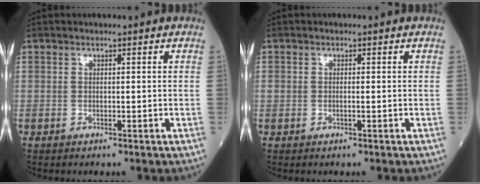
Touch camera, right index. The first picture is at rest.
{"total": 0.6, "force": [0.0, 0.4, 0.5], "torque": [-0.019, 0.004, 0.004]}